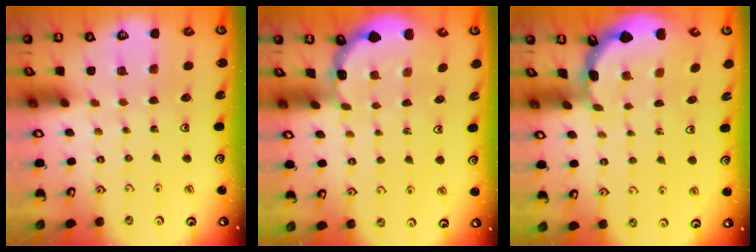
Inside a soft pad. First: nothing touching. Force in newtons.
{"total": 1.7, "press": 1.7, "slide": 0.1}
{"total": 1.6, "press": 1.6, "slide": 0.1}